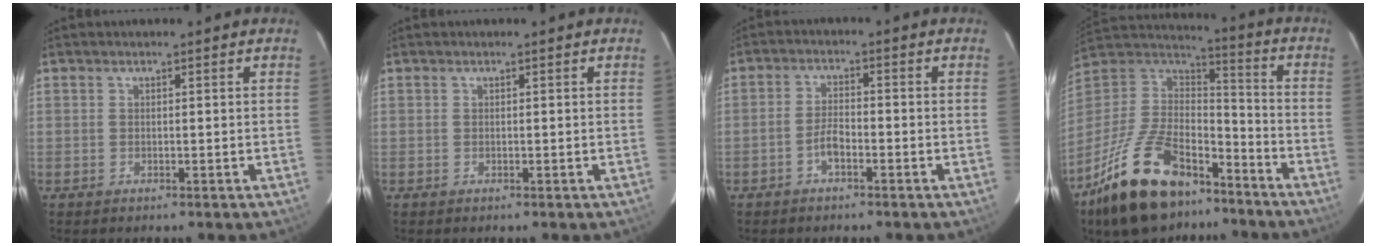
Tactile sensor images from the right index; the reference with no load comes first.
{"total": 0.0}
{"total": 3.3, "force": [-1.9, 1.2, 2.3], "torque": [-0.053, 0.008, -0.037]}
{"total": 25.9, "force": [-17.1, 12.4, 14.9], "torque": [-0.310, -0.003, -0.277]}